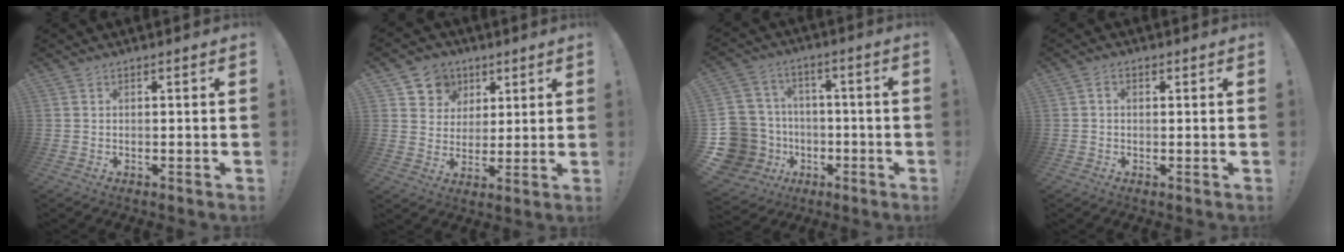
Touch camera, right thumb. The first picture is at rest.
{"total": 8.5, "force": [3.8, 7.4, 1.5], "torque": [-0.028, -0.025, 0.080]}
{"total": 16.2, "force": [-3.8, 14.6, 6.0], "torque": [-0.133, 0.024, -0.030]}
{"total": 1.7, "force": [0.3, 1.2, 1.2], "torque": [-0.015, 0.001, 0.004]}